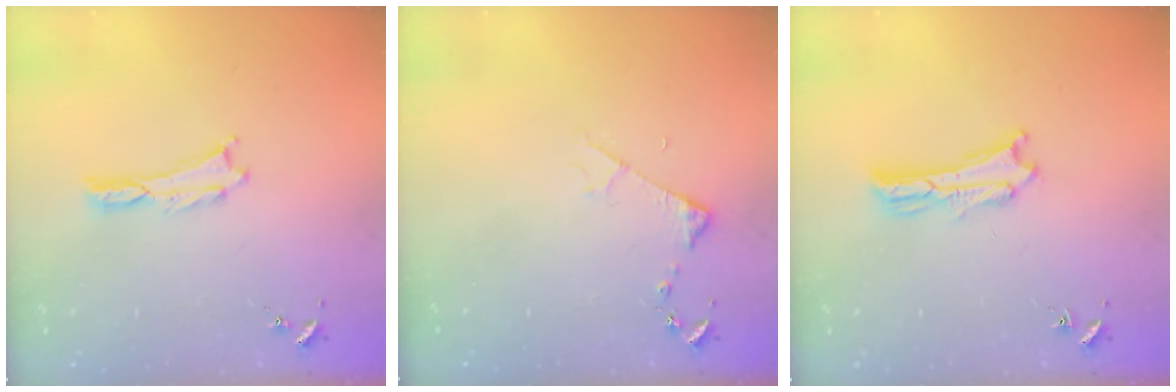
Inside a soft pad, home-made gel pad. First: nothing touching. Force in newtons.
{"total": 3.1, "press": 3.1, "slide": 0.2}
{"total": 2.5, "press": 2.5, "slide": 0.2}